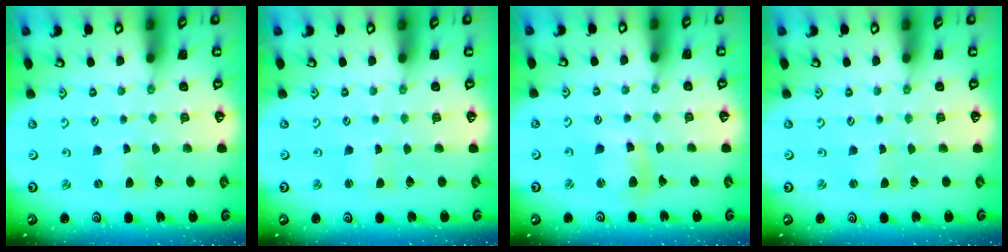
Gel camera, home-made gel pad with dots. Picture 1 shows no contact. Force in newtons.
{"total": 1.7, "press": 1.7, "slide": 0.2}
{"total": 9.1, "press": 9.1, "slide": 1.1}
{"total": 0.5, "press": 0.5, "slide": 0.1}